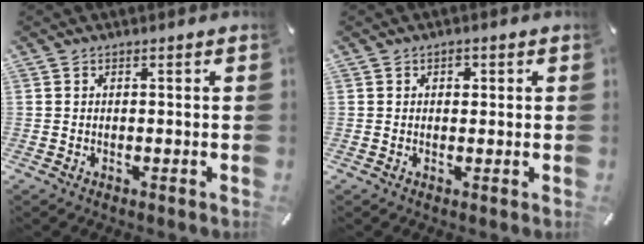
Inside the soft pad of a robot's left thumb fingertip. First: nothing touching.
{"total": 1.5, "force": [0.3, 1.2, 0.8], "torque": [-0.001, 0.001, 0.001]}